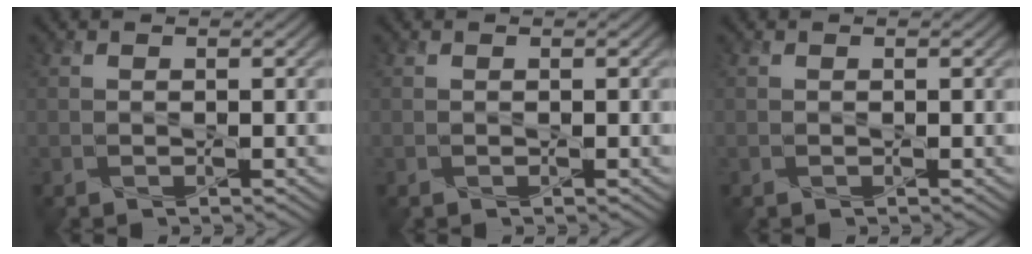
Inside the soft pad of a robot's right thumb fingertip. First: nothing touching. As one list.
[{"total": 0.0}, {"total": 0.0}]